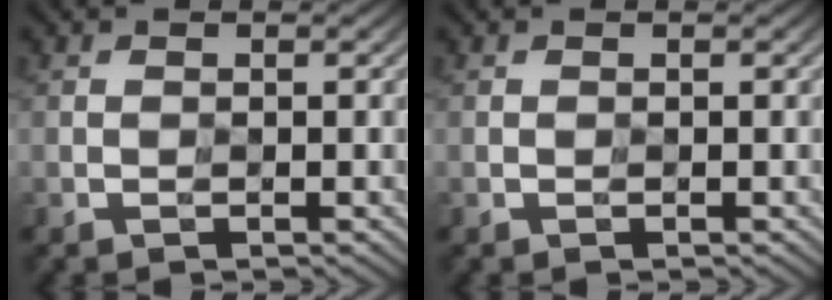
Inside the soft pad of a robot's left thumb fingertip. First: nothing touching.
{"total": 0.0}